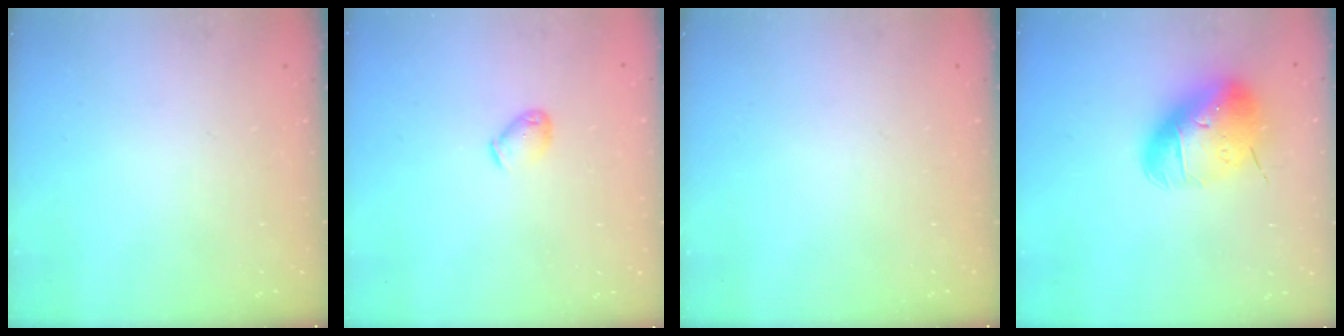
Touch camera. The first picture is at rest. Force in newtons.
{"total": 4.2, "press": 4.2, "slide": 0.7}
{"total": 0.0}
{"total": 16.6, "press": 16.5, "slide": 2.5}